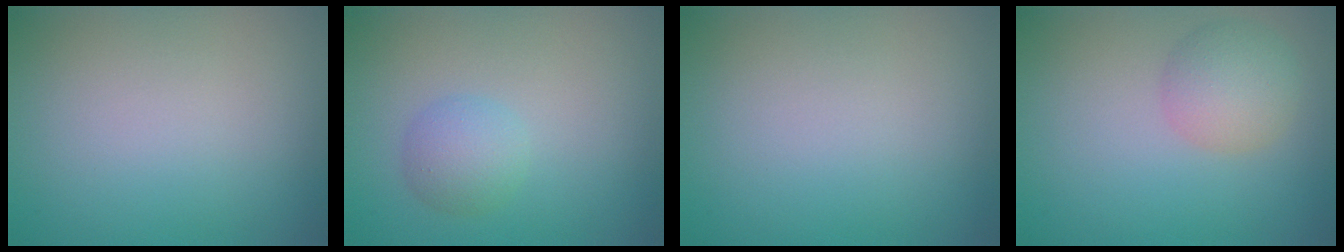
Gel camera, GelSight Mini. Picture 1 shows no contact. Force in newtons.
{"total": 2.4, "press": 2.4, "slide": 0.1}
{"total": 0.0}
{"total": 3.3, "press": 3.3, "slide": 0.0}